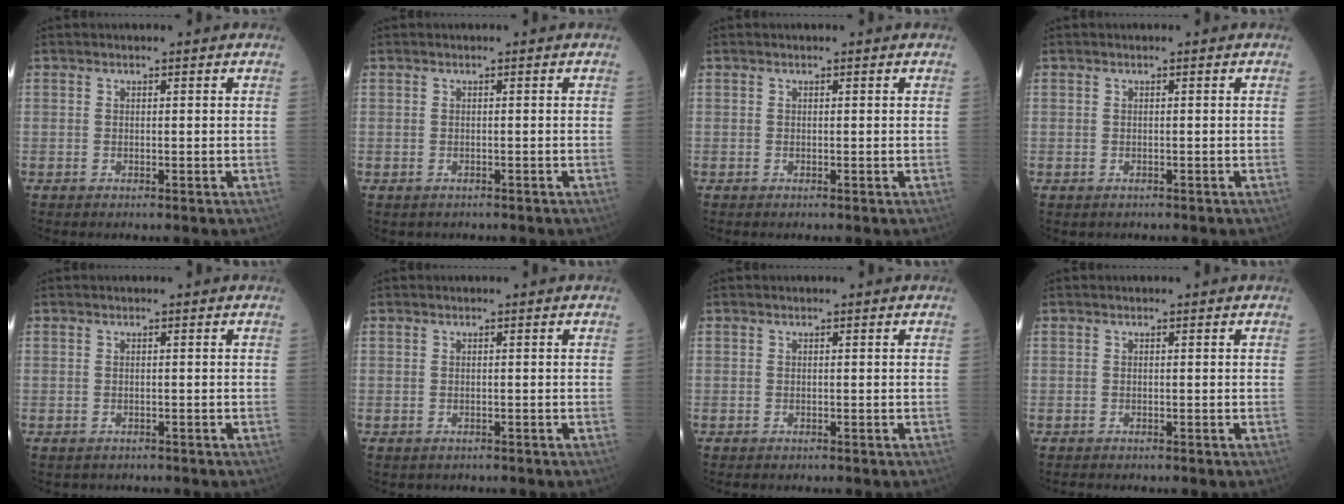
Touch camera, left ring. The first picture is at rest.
{"total": 1.1, "force": [-0.8, 0.7, 0.0], "torque": [-0.006, 0.002, -0.009]}
{"total": 0.0}
{"total": 0.5, "force": [-0.3, 0.4, 0.1], "torque": [-0.006, 0.002, -0.002]}
{"total": 1.8, "force": [-1.5, 1.0, 0.1], "torque": [-0.008, 0.001, -0.018]}
{"total": 1.3, "force": [-1.0, 0.8, 0.1], "torque": [-0.006, 0.001, -0.011]}
{"total": 0.6, "force": [-0.5, 0.2, 0.1], "torque": [-0.006, 0.001, -0.007]}
{"total": 1.0, "force": [-0.9, 0.3, 0.3], "torque": [-0.007, -0.002, -0.011]}